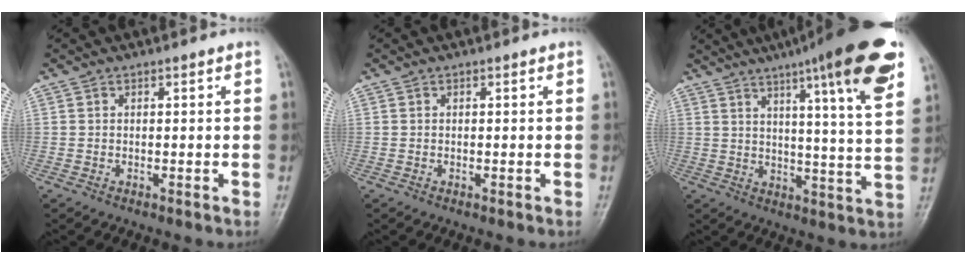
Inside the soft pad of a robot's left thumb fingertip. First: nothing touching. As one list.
[{"total": 0.0}, {"total": 20.9, "force": [12.3, 2.1, 16.8], "torque": [-0.223, -0.038, 0.161]}]